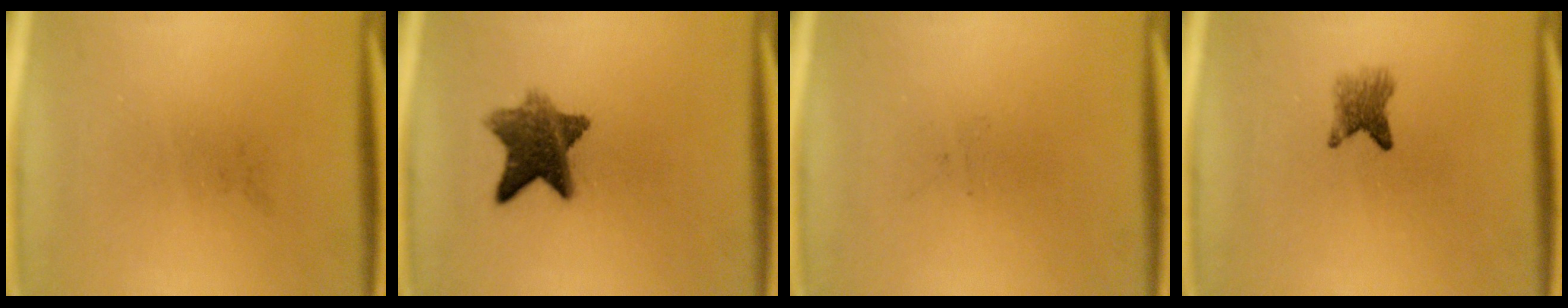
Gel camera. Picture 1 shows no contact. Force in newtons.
{"total": 8.7}
{"total": 0.0}
{"total": 2.9}